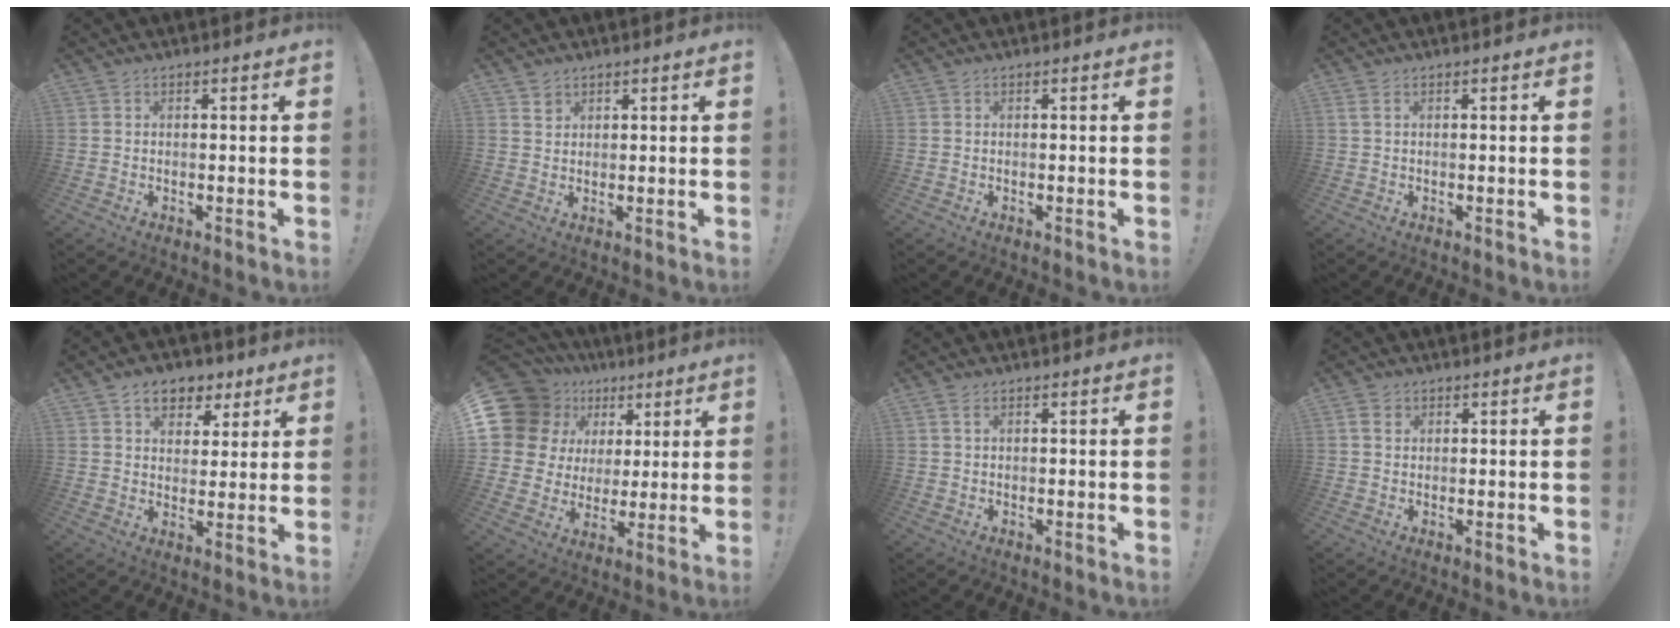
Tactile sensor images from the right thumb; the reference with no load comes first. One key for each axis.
{"total": 2.0, "fx": 1.6, "fy": 1.0, "fz": 0.5, "tx": 0.003, "ty": -0.012, "tz": 0.027}
{"total": 0.0}
{"total": 1.2, "fx": 0.6, "fy": 0.2, "fz": 1.1, "tx": -0.026, "ty": 0.002, "tz": 0.011}
{"total": 8.7, "fx": 5.0, "fy": 6.1, "fz": 3.6, "tx": -0.043, "ty": -0.025, "tz": 0.093}
{"total": 15.1, "fx": 6.3, "fy": 12.4, "fz": 5.9, "tx": -0.106, "ty": -0.034, "tz": 0.142}
{"total": 1.8, "fx": 0.8, "fy": 0.8, "fz": 1.4, "tx": -0.026, "ty": 0.002, "tz": 0.014}
{"total": 2.9, "fx": 1.2, "fy": 2.1, "fz": 1.5, "tx": -0.026, "ty": 0.002, "tz": 0.024}